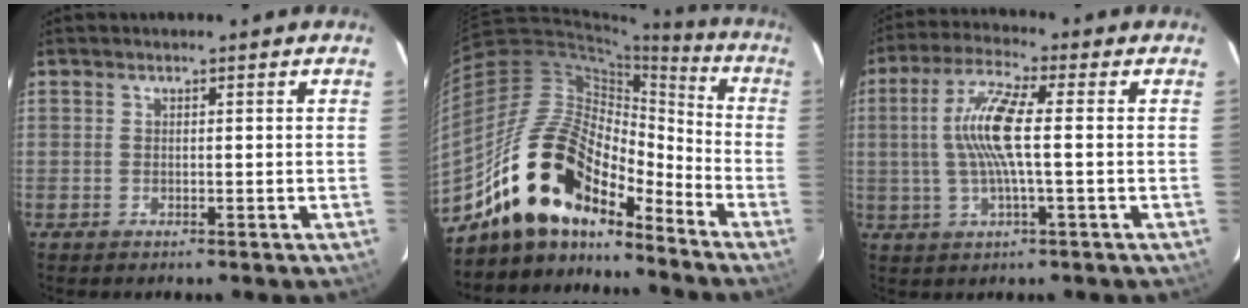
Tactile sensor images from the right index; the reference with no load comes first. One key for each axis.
{"total": 19.3, "fx": -14.9, "fy": 8.0, "fz": 9.2, "tx": -0.171, "ty": 0.014, "tz": -0.274}
{"total": 10.1, "fx": 0.2, "fy": 1.1, "fz": 10.0, "tx": -0.198, "ty": 0.007, "tz": 0.003}